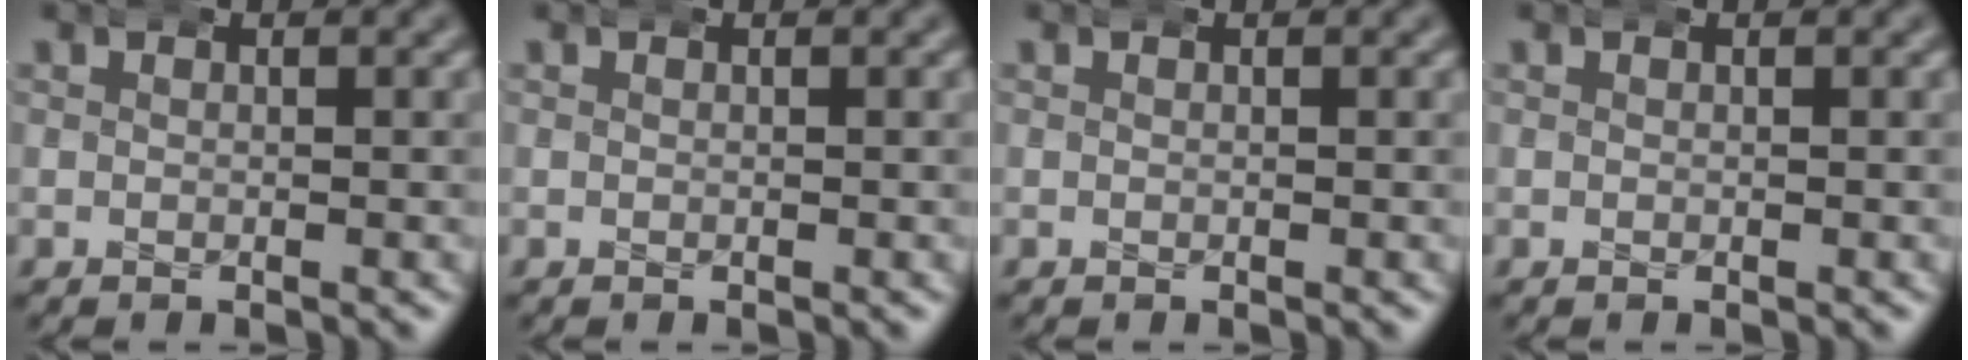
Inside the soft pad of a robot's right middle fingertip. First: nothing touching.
{"total": 0.0}
{"total": 0.0}
{"total": 0.0}